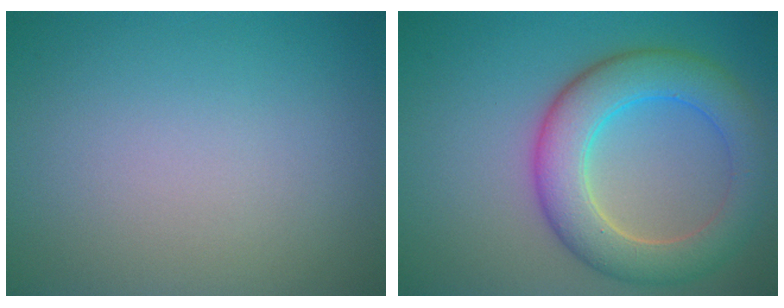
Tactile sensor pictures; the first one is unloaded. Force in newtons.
{"total": 7.1, "press": 7.1, "slide": 0.3}